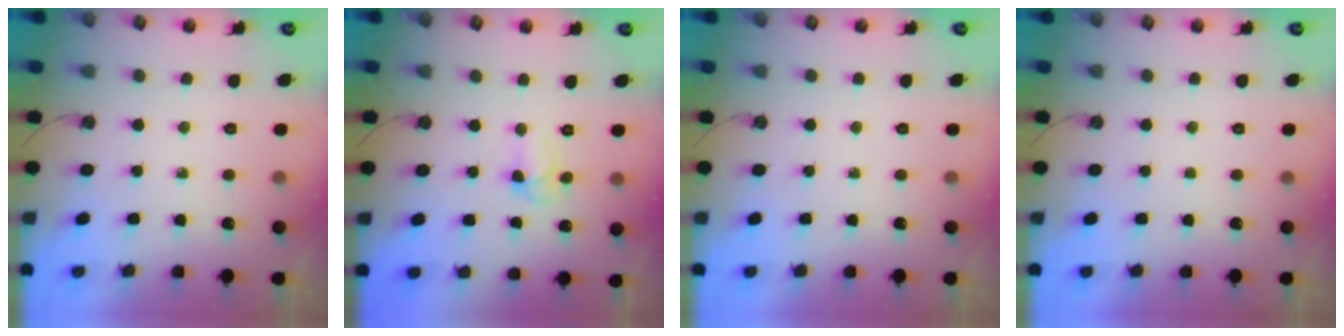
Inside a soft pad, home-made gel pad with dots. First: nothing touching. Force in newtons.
{"total": 4.0, "press": 3.9, "slide": 1.0}
{"total": 0.0}
{"total": 0.0}